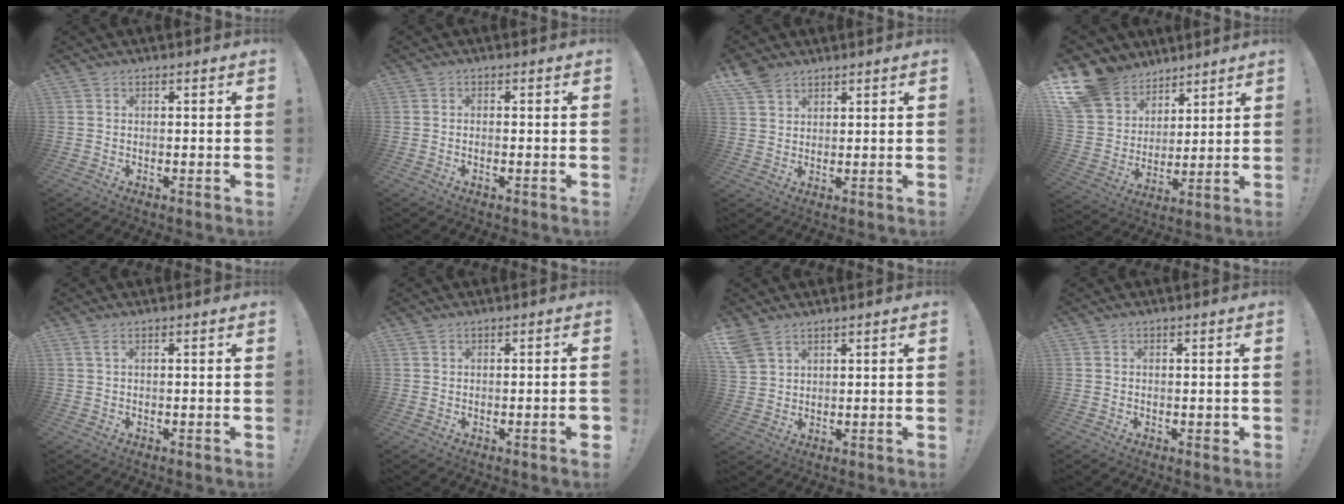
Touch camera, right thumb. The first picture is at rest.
{"total": 1.1, "force": [-0.6, 0.1, 0.9], "torque": [-0.014, 0.000, -0.010]}
{"total": 5.5, "force": [4.2, 3.0, 1.9], "torque": [-0.034, -0.019, 0.080]}
{"total": 15.3, "force": [10.2, 10.4, 4.6], "torque": [-0.092, -0.070, 0.211]}
{"total": 1.7, "force": [0.7, 0.1, 1.5], "torque": [-0.033, 0.001, 0.013]}
{"total": 1.8, "force": [-0.7, 0.1, 1.7], "torque": [-0.026, 0.002, -0.012]}
{"total": 5.4, "force": [3.9, 3.0, 2.3], "torque": [-0.046, -0.013, 0.080]}
{"total": 1.0, "force": [0.1, 0.8, 0.6], "torque": [-0.001, 0.001, 0.000]}